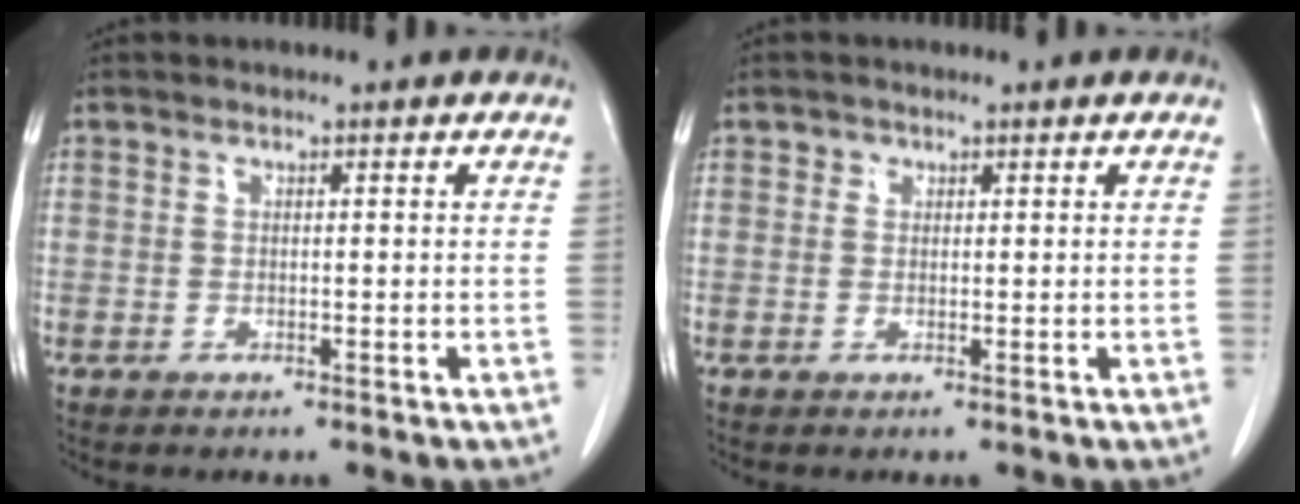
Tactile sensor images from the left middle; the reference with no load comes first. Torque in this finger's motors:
{"motor_torque": [0.20, -0.23, -0.09, 0.00]}